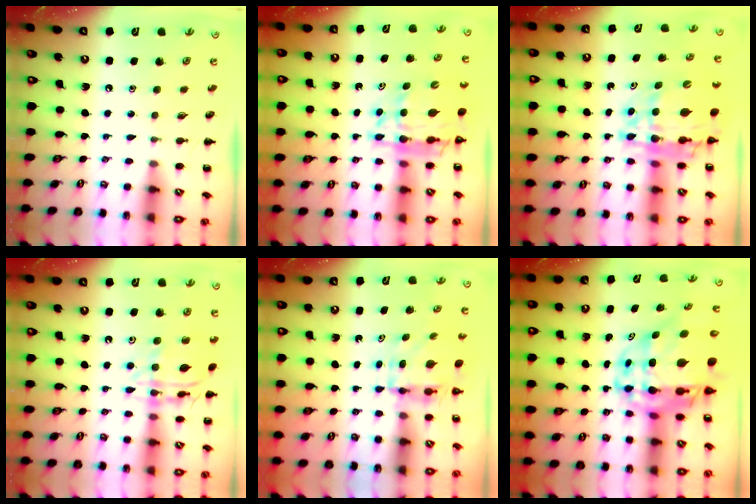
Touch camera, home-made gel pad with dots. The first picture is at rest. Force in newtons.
{"total": 13.2, "press": 12.7, "slide": 3.8}
{"total": 17.0, "press": 16.3, "slide": 4.6}
{"total": 13.6, "press": 13.5, "slide": 1.2}
{"total": 3.9, "press": 3.9, "slide": 0.3}
{"total": 15.8, "press": 15.1, "slide": 4.7}